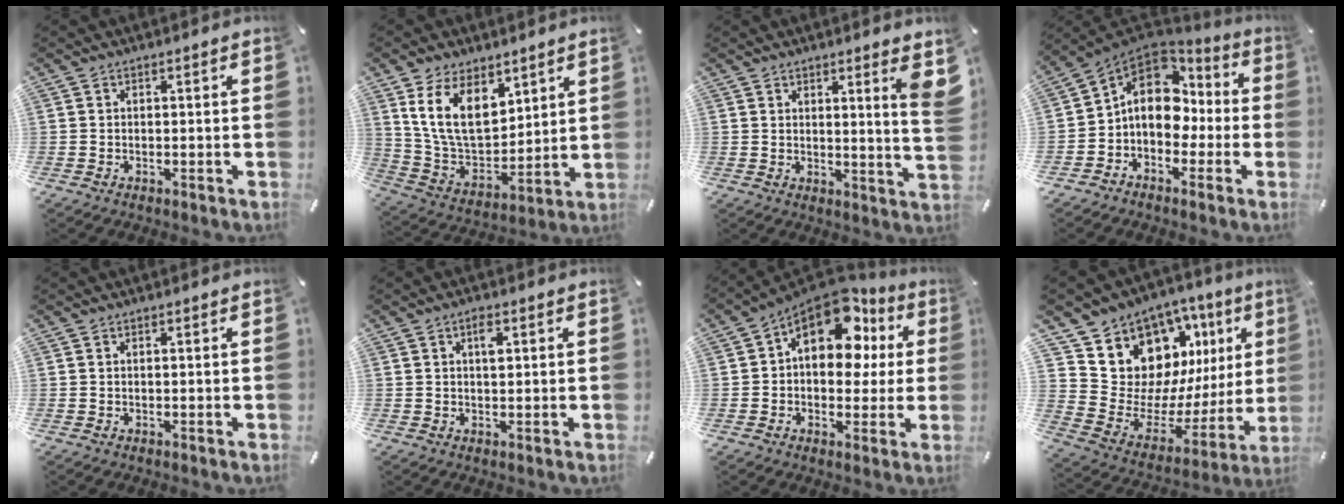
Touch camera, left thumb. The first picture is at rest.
{"total": 15.3, "force": [7.6, 9.6, 9.2], "torque": [-0.189, -0.035, 0.142]}
{"total": 6.2, "force": [3.7, -0.1, 5.0], "torque": [-0.072, -0.031, 0.056]}
{"total": 12.0, "force": [0.2, 9.8, 6.9], "torque": [-0.136, 0.002, 0.007]}
{"total": 0.0}
{"total": 2.8, "force": [1.0, 1.2, 2.3], "torque": [-0.034, 0.000, 0.012]}
{"total": 16.0, "force": [7.1, 9.7, 10.5], "torque": [-0.165, -0.048, 0.124]}
{"total": 14.0, "force": [8.2, 10.4, 4.4], "torque": [-0.059, -0.096, 0.162]}